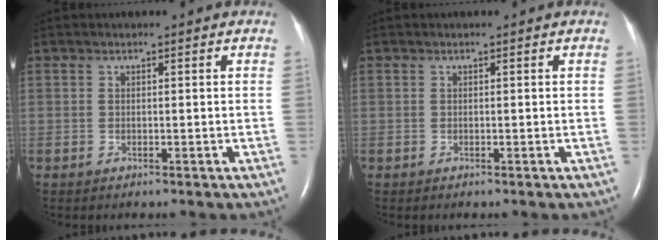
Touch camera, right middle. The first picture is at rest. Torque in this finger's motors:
{"motor_torque": [0.03, -0.02, 0.01, 0.00]}